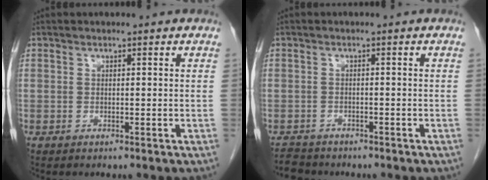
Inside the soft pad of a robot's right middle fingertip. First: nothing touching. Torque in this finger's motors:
{"motor_torque": [-0.07, -0.18, 0.03, 0.00]}